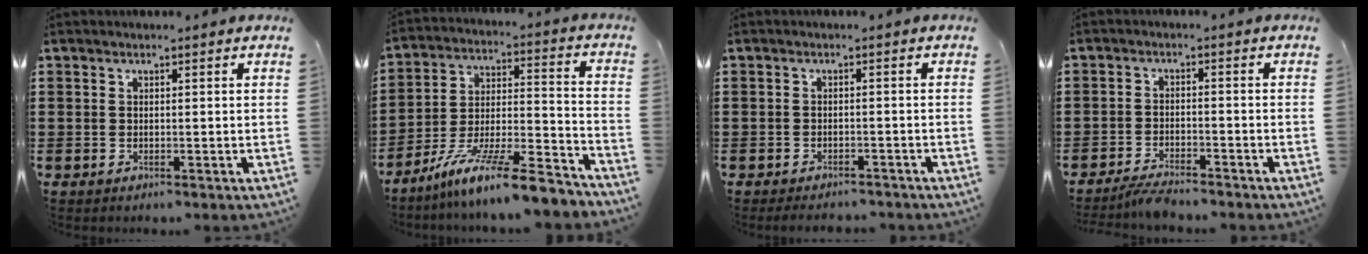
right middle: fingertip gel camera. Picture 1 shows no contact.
{"total": 12.5, "force": [-10.3, 0.5, 7.1], "torque": [-0.116, 0.019, -0.193]}
{"total": 1.6, "force": [-1.6, 0.1, 0.3], "torque": [-0.011, -0.002, -0.031]}
{"total": 3.1, "force": [-3.0, 0.1, 0.7], "torque": [-0.015, 0.002, -0.060]}